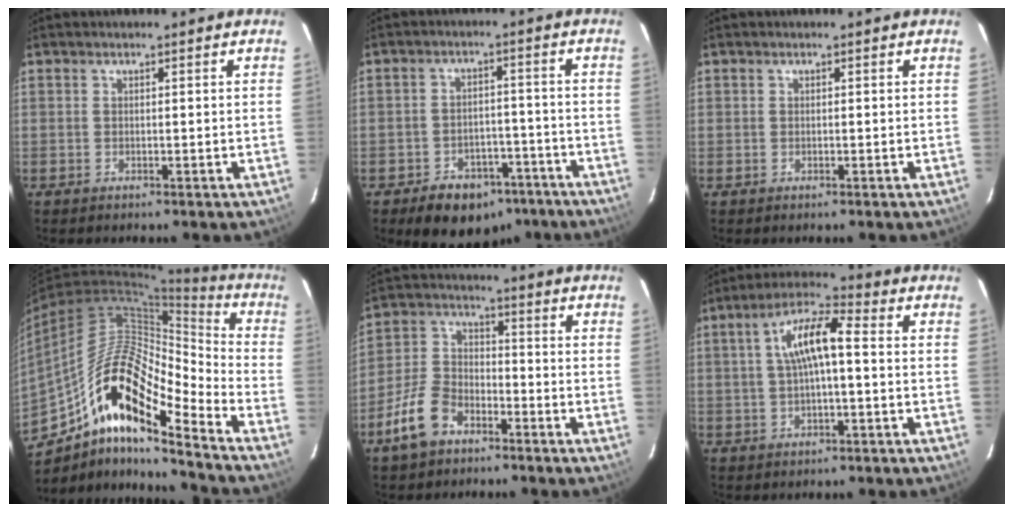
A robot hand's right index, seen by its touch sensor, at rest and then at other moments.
{"total": 11.4, "force": [-7.9, 7.3, 3.9], "torque": [-0.078, 0.031, -0.088]}
{"total": 0.8, "force": [0.0, 0.8, -0.1], "torque": [0.002, 0.003, 0.001]}
{"total": 19.6, "force": [-11.0, 4.8, 15.4], "torque": [-0.262, -0.008, -0.216]}
{"total": 10.4, "force": [-6.6, 6.0, 5.4], "torque": [-0.122, 0.019, -0.124]}
{"total": 9.2, "force": [0.5, 2.5, 8.8], "torque": [-0.165, 0.024, 0.008]}